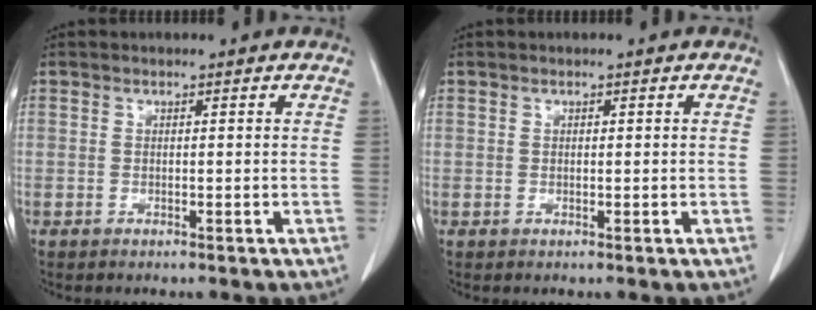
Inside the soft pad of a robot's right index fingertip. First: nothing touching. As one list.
[{"total": 0.0}]